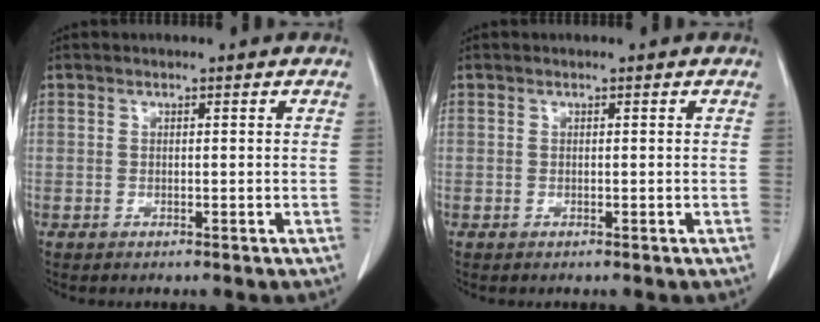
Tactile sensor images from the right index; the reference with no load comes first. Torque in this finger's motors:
{"motor_torque": [0.00, 0.00, 0.02, 0.00]}